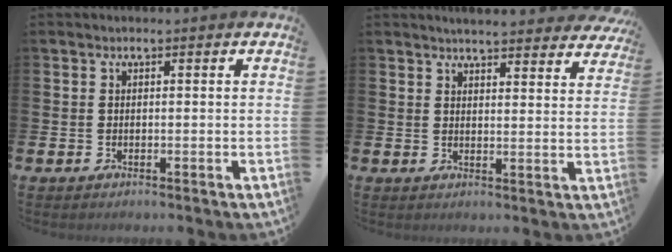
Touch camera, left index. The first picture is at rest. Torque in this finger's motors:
{"motor_torque": [1.02, -1.12, 0.31, 0.02]}